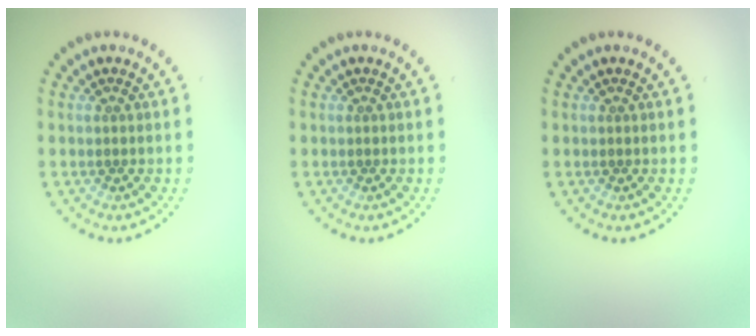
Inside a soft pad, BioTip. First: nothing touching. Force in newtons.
{"total": 0.0}
{"total": 0.0}